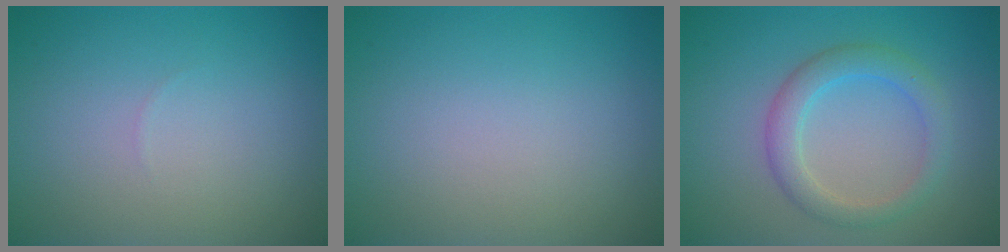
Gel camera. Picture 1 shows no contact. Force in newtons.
{"total": 0.0}
{"total": 3.1, "press": 3.1, "slide": 0.2}